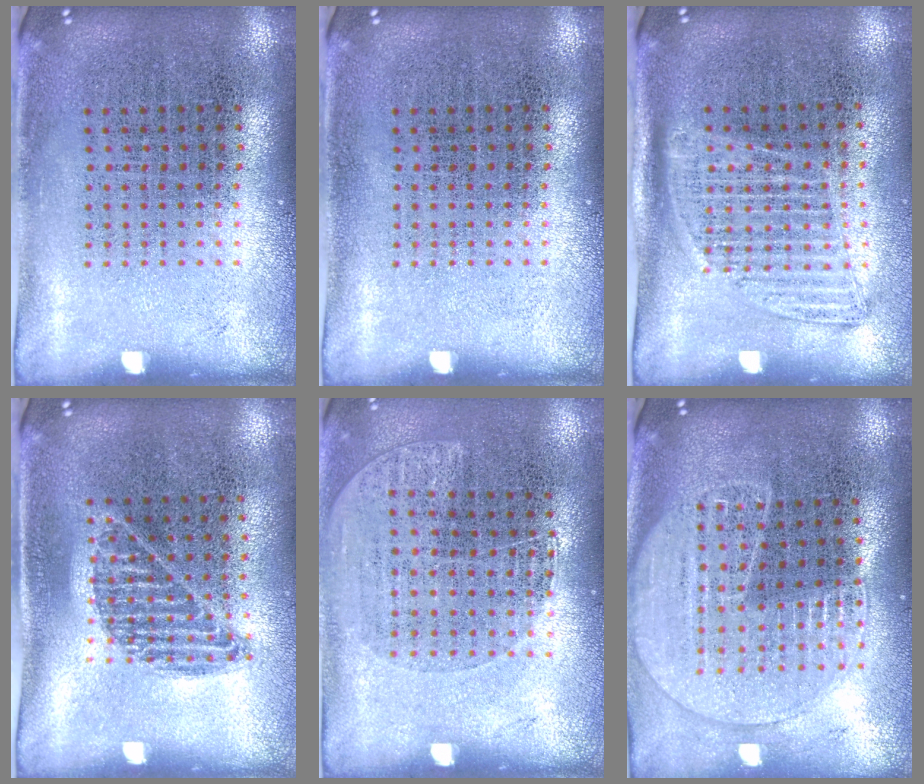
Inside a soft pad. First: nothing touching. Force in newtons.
{"total": 0.0}
{"total": 1.4, "press": 1.2, "slide": 0.7}
{"total": 0.9, "press": 0.8, "slide": 0.4}
{"total": 1.1, "press": 1.0, "slide": 0.5}
{"total": 1.8, "press": 1.6, "slide": 0.7}